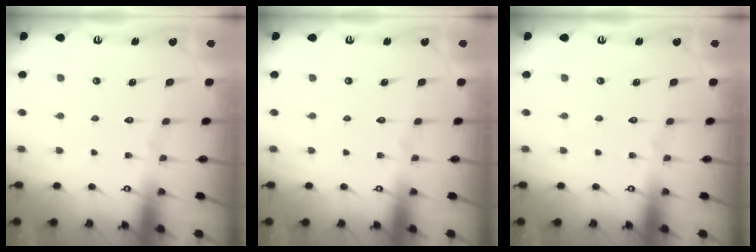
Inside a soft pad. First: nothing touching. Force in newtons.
{"total": 0.0}
{"total": 0.0}